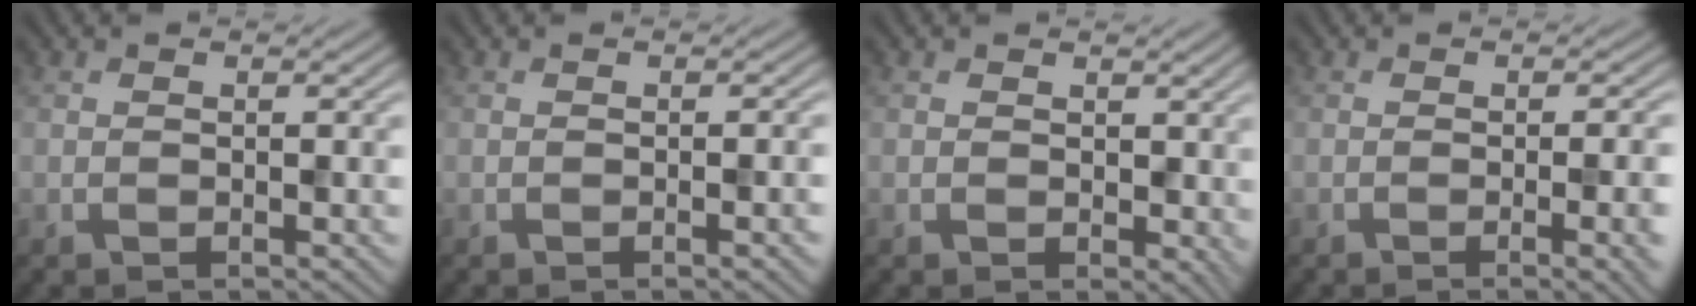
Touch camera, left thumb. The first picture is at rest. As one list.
[{"total": 1.9, "force": [-0.4, 0.4, 1.8], "torque": [-0.022, 0.003, -0.006]}, {"total": 2.0, "force": [0.5, 1.5, 1.3], "torque": [-0.025, -0.004, 0.009]}, {"total": 5.6, "force": [-1.3, 1.7, 5.2], "torque": [-0.057, -0.004, -0.009]}]